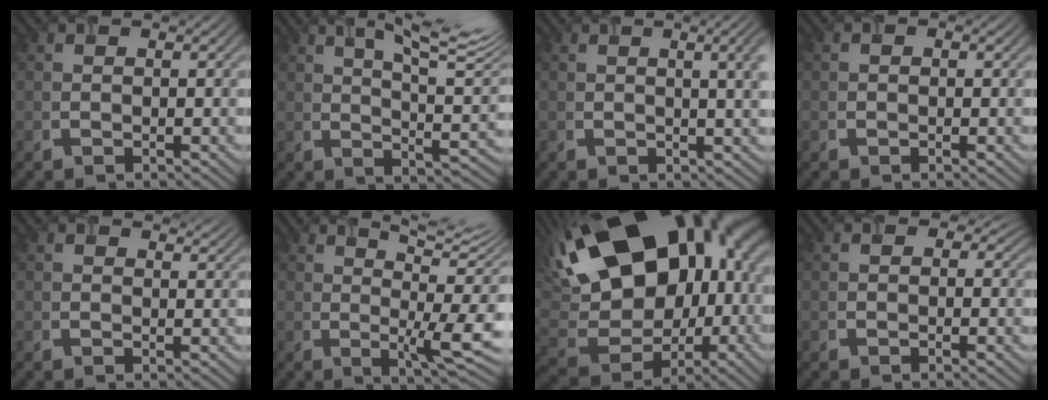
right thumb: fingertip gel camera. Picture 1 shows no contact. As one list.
[{"total": 12.9, "force": [7.1, 3.2, 10.4], "torque": [-0.164, 0.012, 0.101]}, {"total": 4.0, "force": [1.1, 1.0, 3.8], "torque": [-0.050, 0.008, 0.016]}, {"total": 0.5, "force": [-0.1, 0.5, 0.2], "torque": [-0.002, -0.005, -0.005]}, {"total": 1.7, "force": [1.4, 0.7, 0.7], "torque": [-0.014, -0.005, 0.022]}, {"total": 9.7, "force": [2.7, 1.7, 9.1], "torque": [-0.131, 0.006, 0.050]}, {"total": 23.7, "force": [6.6, 15.1, 17.0], "torque": [-0.338, 0.020, 0.146]}, {"total": 1.1, "force": [0.1, 1.0, 0.5], "torque": [-0.006, -0.006, -0.005]}]